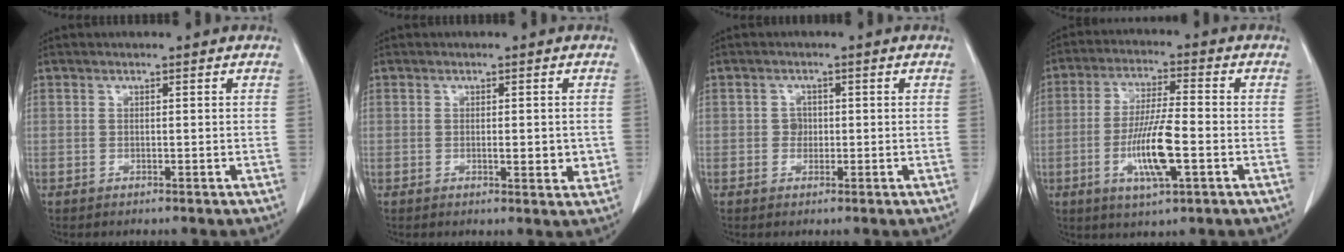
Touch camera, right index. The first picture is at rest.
{"total": 3.1, "force": [-0.2, 1.1, 2.9], "torque": [-0.039, -0.004, -0.003]}
{"total": 1.5, "force": [-0.1, 1.4, 0.7], "torque": [-0.008, 0.004, -0.002]}
{"total": 10.1, "force": [-2.9, 1.3, 9.6], "torque": [-0.184, -0.009, -0.053]}